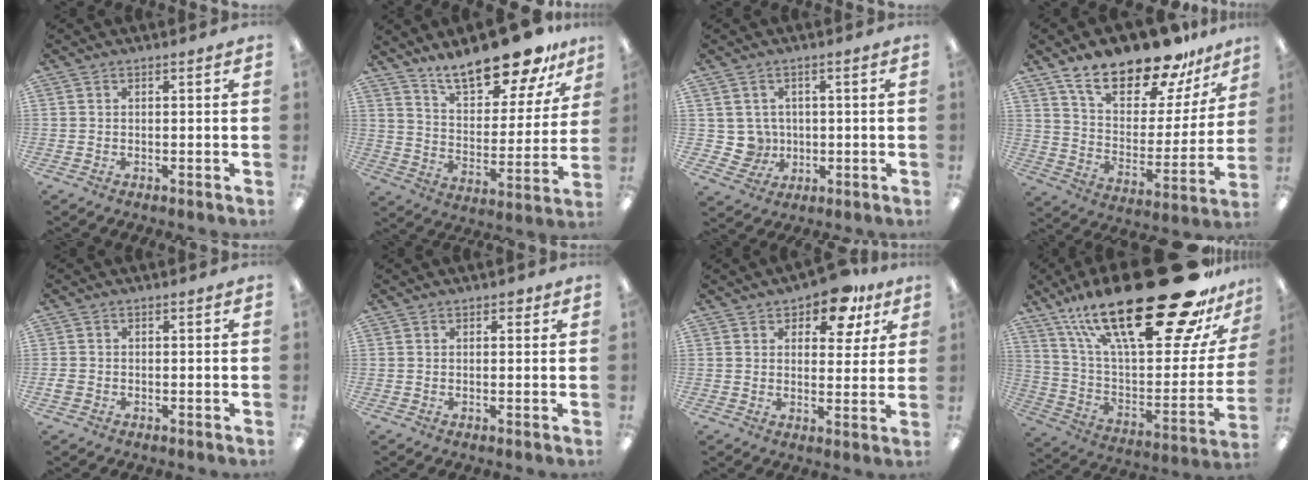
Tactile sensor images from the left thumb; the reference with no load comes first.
{"total": 17.9, "force": [15.3, 5.0, 7.9], "torque": [-0.132, -0.107, 0.265]}
{"total": 5.3, "force": [0.7, 5.2, 0.7], "torque": [-0.022, -0.001, 0.016]}
{"total": 20.1, "force": [16.5, 7.1, 9.0], "torque": [-0.158, -0.110, 0.288]}
{"total": 1.5, "force": [-0.3, 1.3, 0.7], "torque": [-0.011, 0.003, -0.007]}
{"total": 1.5, "force": [0.9, 0.9, 0.9], "torque": [-0.009, 0.001, 0.013]}
{"total": 10.1, "force": [6.9, 4.7, 5.6], "torque": [-0.065, -0.031, 0.117]}
{"total": 36.0, "force": [22.1, 12.3, 25.6], "torque": [-0.376, -0.139, 0.393]}